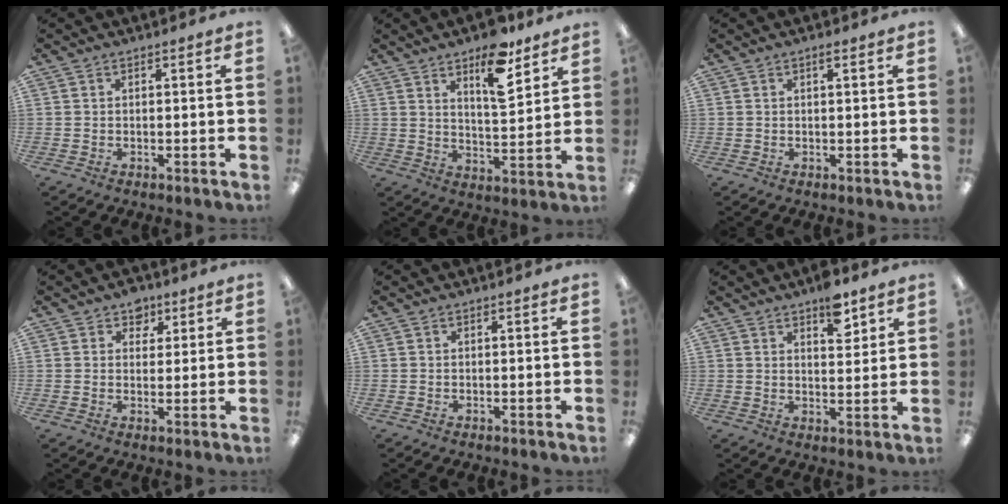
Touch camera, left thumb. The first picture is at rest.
{"total": 12.0, "force": [8.3, 4.0, 7.7], "torque": [-0.115, -0.046, 0.139]}
{"total": 1.0, "force": [0.6, 0.2, 0.8], "torque": [-0.017, 0.002, 0.010]}
{"total": 4.7, "force": [3.1, 3.4, 1.0], "torque": [-0.001, -0.012, 0.053]}
{"total": 0.0}
{"total": 7.6, "force": [5.1, 3.4, 4.5], "torque": [-0.043, -0.032, 0.083]}